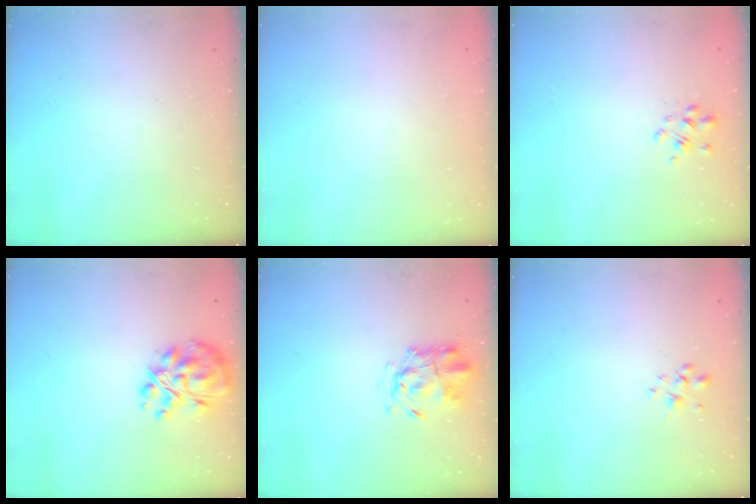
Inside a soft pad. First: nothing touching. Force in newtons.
{"total": 1.8, "press": 1.8, "slide": 0.2}
{"total": 2.5, "press": 2.3, "slide": 1.1}
{"total": 13.5, "press": 12.8, "slide": 4.2}
{"total": 3.5, "press": 3.2, "slide": 1.3}
{"total": 1.7, "press": 1.5, "slide": 0.8}